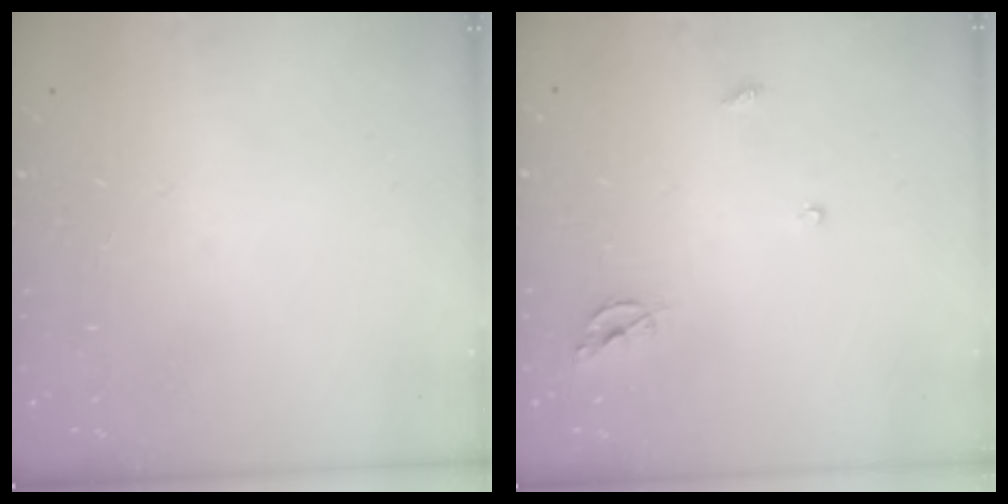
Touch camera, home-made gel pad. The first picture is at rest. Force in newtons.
{"total": 5.7, "press": 5.6, "slide": 0.5}